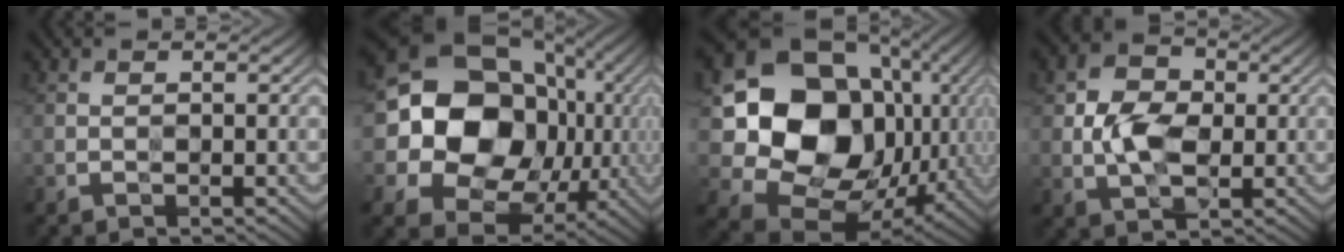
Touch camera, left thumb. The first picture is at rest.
{"total": 18.9, "force": [0.9, 16.3, 9.6], "torque": [-0.218, -0.013, 0.015]}
{"total": 19.2, "force": [2.2, 15.6, 10.8], "torque": [-0.236, -0.038, 0.062]}
{"total": 6.9, "force": [0.1, 4.9, 4.8], "torque": [-0.096, 0.006, -0.002]}